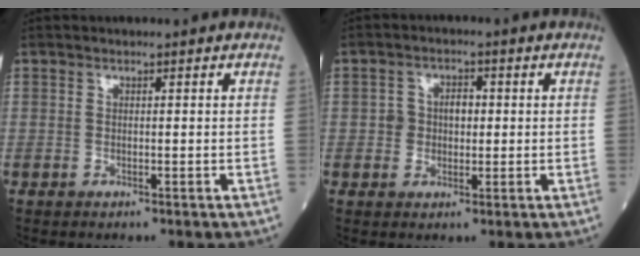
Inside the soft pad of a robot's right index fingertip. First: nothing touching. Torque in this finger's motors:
{"motor_torque": [0.04, 0.00, 0.04, 0.00]}